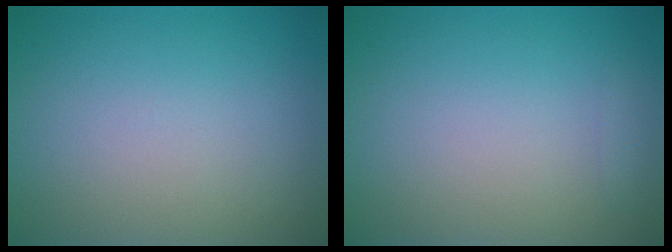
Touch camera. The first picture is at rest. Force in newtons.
{"total": 0.7, "press": 0.7, "slide": 0.1}